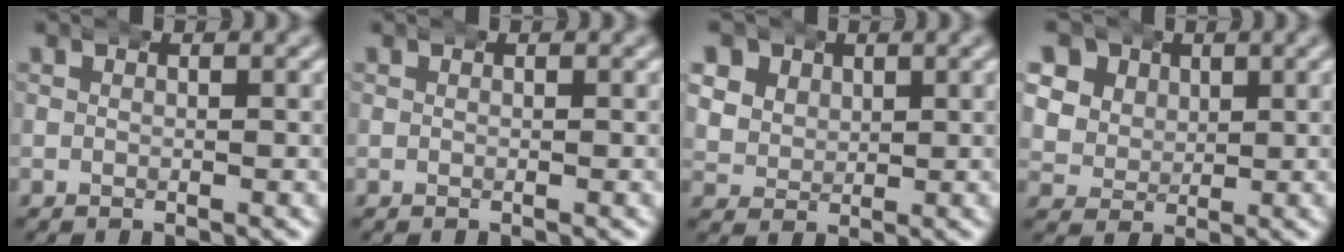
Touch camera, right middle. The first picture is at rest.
{"total": 0.0}
{"total": 7.2, "force": [1.6, 6.5, 2.8], "torque": [-0.081, -0.018, 0.026]}
{"total": 10.2, "force": [2.4, 9.0, 4.1], "torque": [-0.115, -0.015, 0.032]}